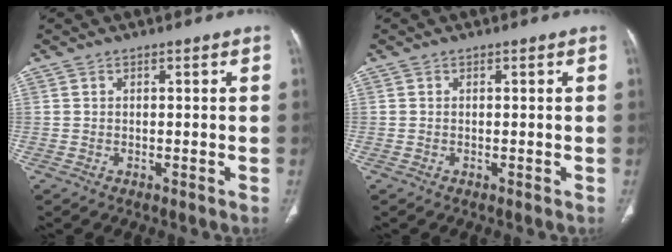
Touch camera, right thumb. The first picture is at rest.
{"total": 0.0}